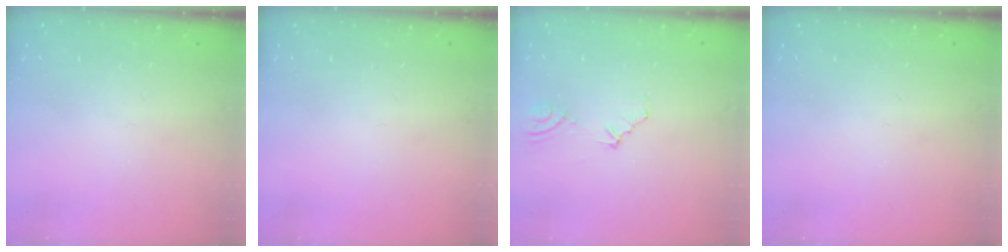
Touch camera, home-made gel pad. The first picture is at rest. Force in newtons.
{"total": 0.0}
{"total": 4.1, "press": 3.4, "slide": 2.2}
{"total": 0.0}